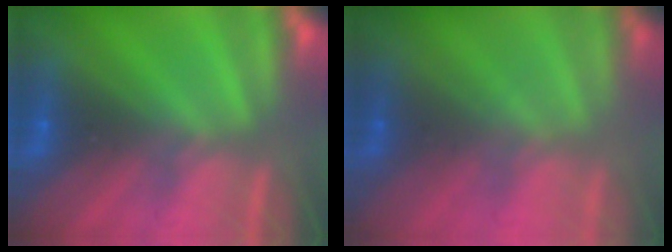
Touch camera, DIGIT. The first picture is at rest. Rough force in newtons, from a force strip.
{"total": 1.4}